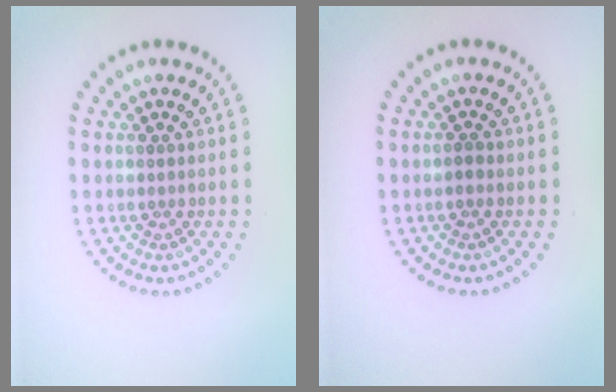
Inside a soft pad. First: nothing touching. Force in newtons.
{"total": 0.9, "press": 0.9, "slide": 0.1}